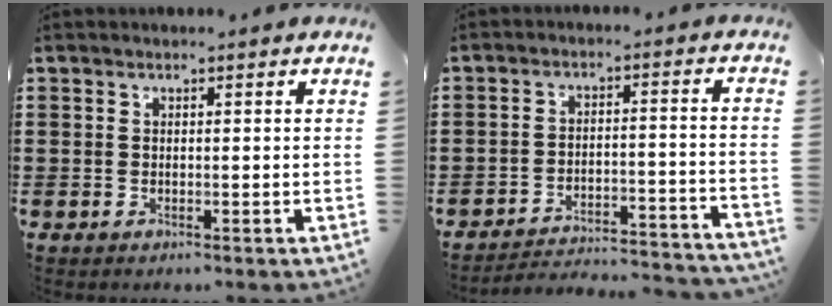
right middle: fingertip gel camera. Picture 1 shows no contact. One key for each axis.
{"total": 3.6, "fx": -3.5, "fy": 0.3, "fz": 1.1, "tx": -0.024, "ty": -0.002, "tz": -0.076}